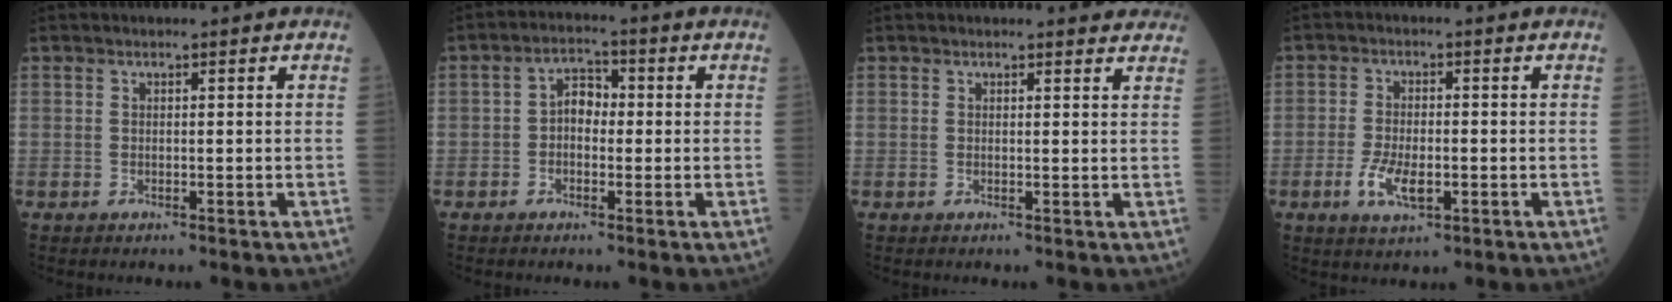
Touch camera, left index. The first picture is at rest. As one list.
[{"total": 4.0, "force": [-0.3, 2.5, 3.1], "torque": [-0.053, 0.020, -0.011]}, {"total": 4.6, "force": [4.4, 0.8, 0.9], "torque": [-0.003, -0.004, 0.032]}, {"total": 5.3, "force": [-1.9, 2.1, 4.4], "torque": [-0.091, -0.004, -0.031]}]